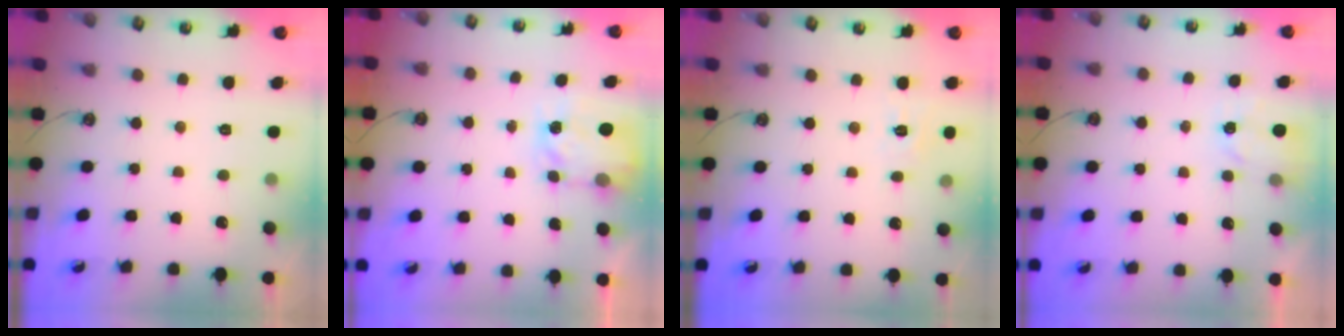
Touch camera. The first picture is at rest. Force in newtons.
{"total": 4.0, "press": 3.9, "slide": 0.6}
{"total": 5.8, "press": 5.7, "slide": 0.6}
{"total": 3.0, "press": 3.0, "slide": 0.3}